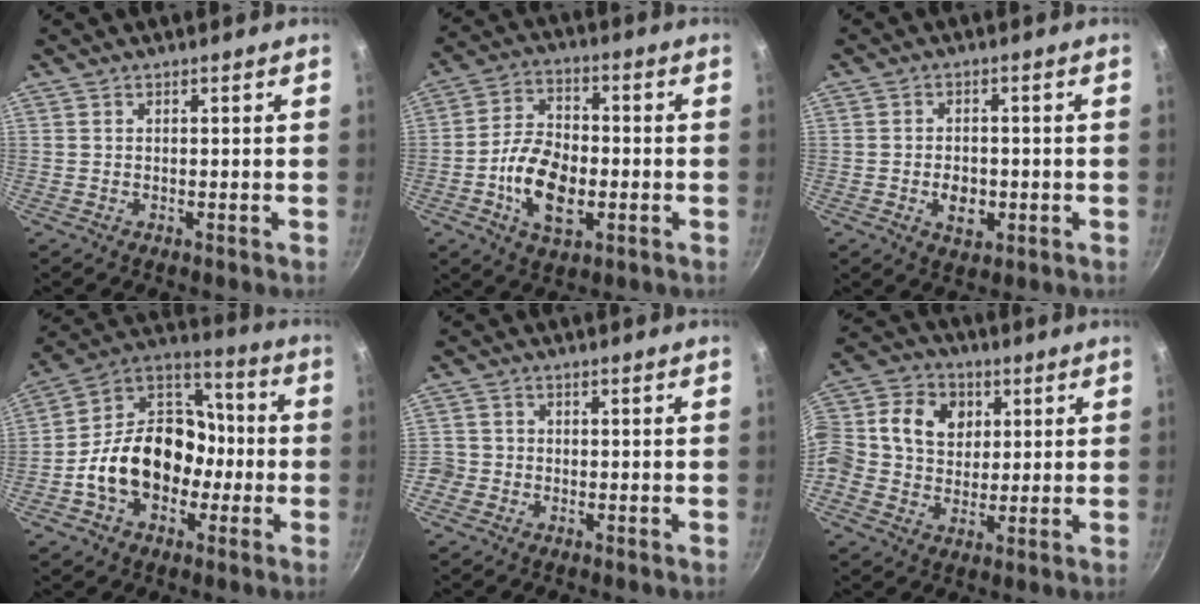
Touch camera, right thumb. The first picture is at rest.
{"total": 12.4, "force": [-2.9, 7.4, 9.5], "torque": [-0.160, 0.023, -0.058]}
{"total": 5.3, "force": [-1.2, 3.6, 3.7], "torque": [-0.046, 0.006, -0.018]}
{"total": 20.0, "force": [-4.4, 15.0, 12.5], "torque": [-0.174, 0.067, -0.084]}
{"total": 2.8, "force": [-1.1, 2.5, 0.5], "torque": [0.002, 0.014, -0.023]}
{"total": 18.2, "force": [3.4, 15.1, 9.6], "torque": [-0.192, 0.032, 0.046]}